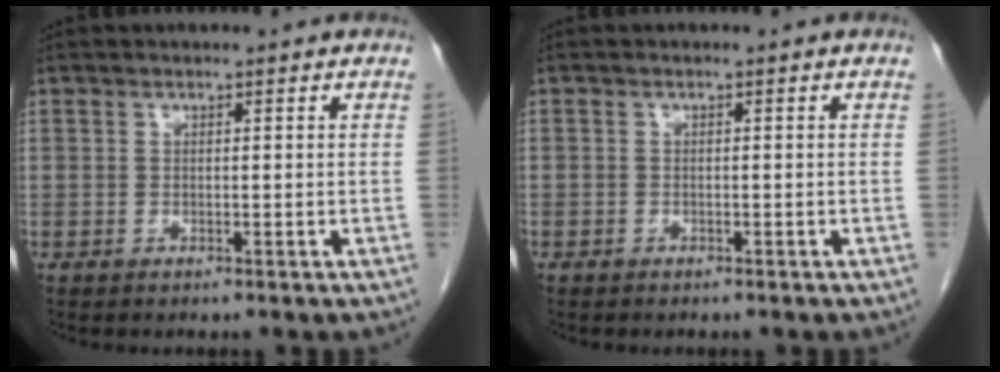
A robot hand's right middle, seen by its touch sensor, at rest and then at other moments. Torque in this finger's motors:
{"motor_torque": [1.00, -1.13, -0.26, -0.21]}